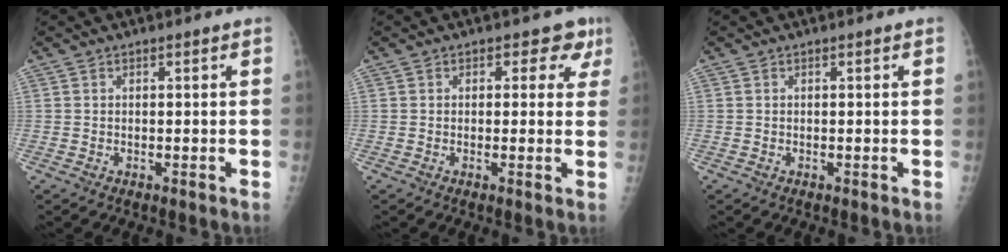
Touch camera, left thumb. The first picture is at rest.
{"total": 4.8, "force": [2.1, 3.5, 2.5], "torque": [0.019, -0.001, 0.013]}
{"total": 0.0}